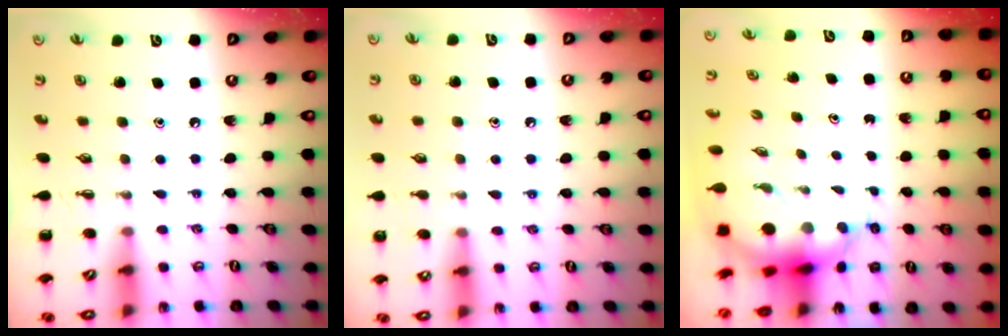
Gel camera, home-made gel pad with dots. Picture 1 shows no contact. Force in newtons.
{"total": 7.4, "press": 7.0, "slide": 2.2}
{"total": 7.3, "press": 7.0, "slide": 1.9}